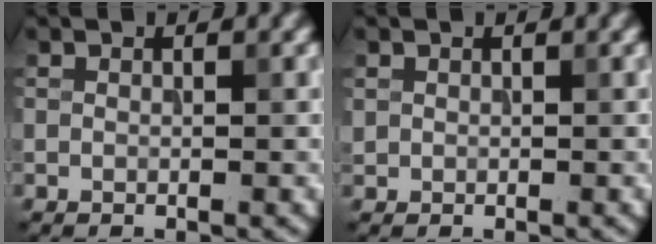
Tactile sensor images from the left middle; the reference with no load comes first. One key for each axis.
{"total": 0.9, "fx": 0.3, "fy": 0.8, "fz": -0.1, "tx": 0.010, "ty": -0.002, "tz": 0.004}